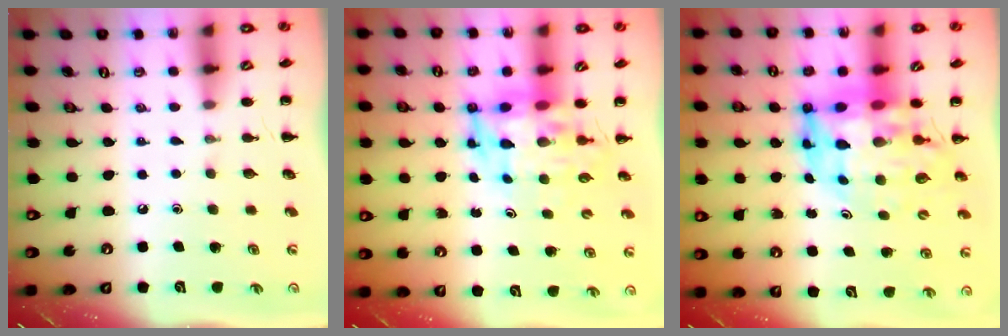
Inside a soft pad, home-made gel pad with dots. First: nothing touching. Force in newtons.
{"total": 6.5, "press": 6.2, "slide": 2.0}
{"total": 11.1, "press": 10.6, "slide": 3.5}